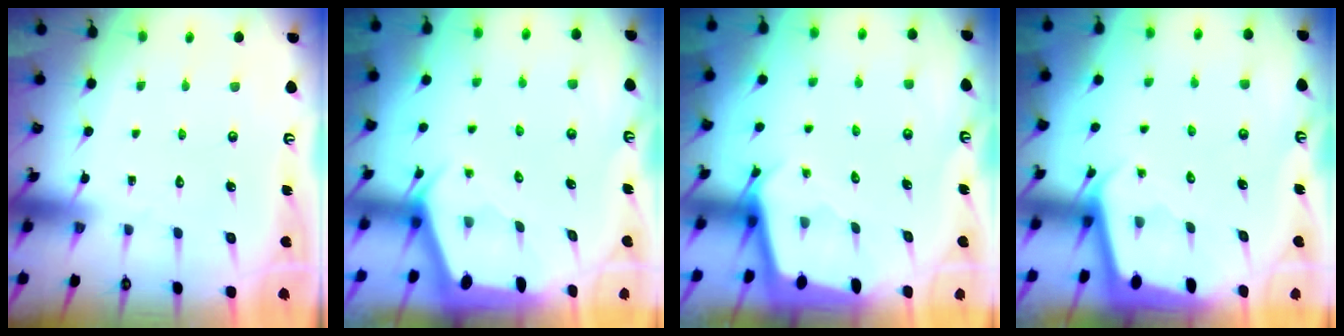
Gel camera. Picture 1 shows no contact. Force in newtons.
{"total": 1.8, "press": 1.8, "slide": 0.3}
{"total": 2.3, "press": 2.3, "slide": 0.1}
{"total": 1.9, "press": 1.9, "slide": 0.1}